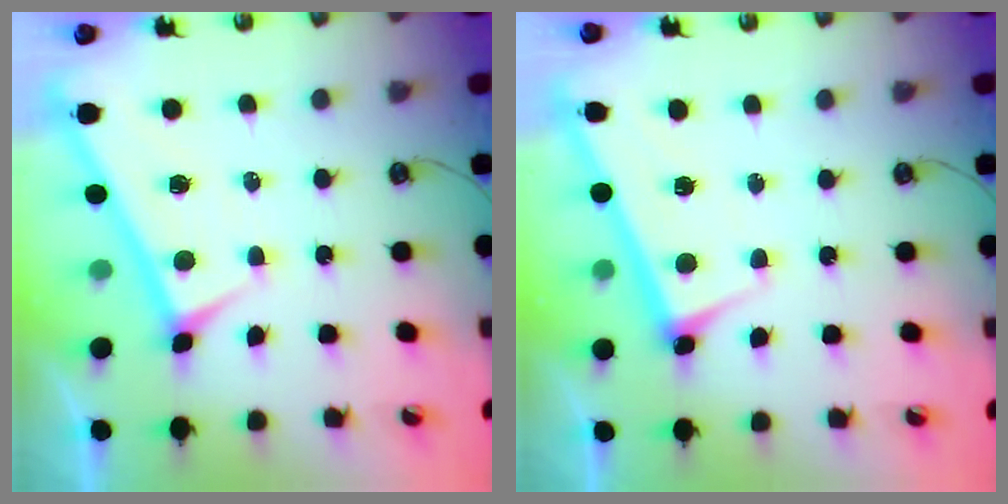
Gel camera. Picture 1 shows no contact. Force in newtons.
{"total": 2.8, "press": 2.8, "slide": 0.4}